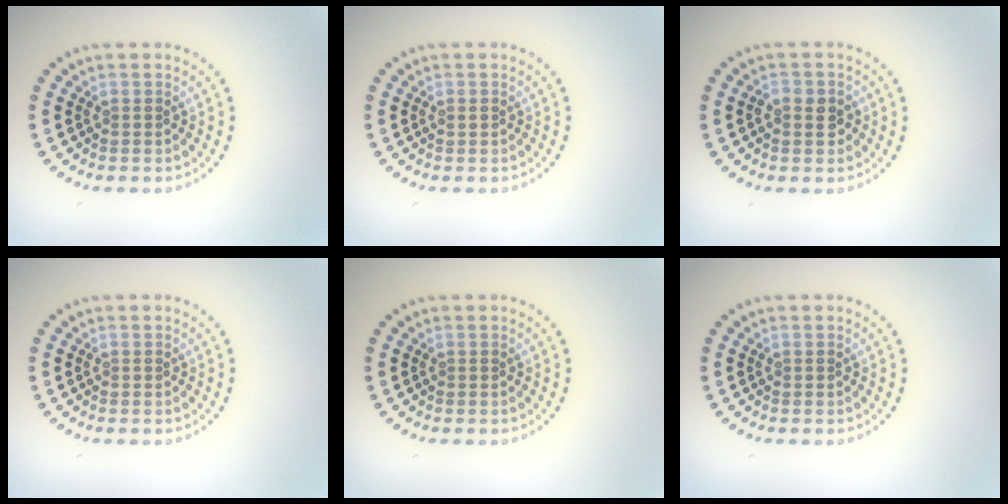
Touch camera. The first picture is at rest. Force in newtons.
{"total": 0.6, "press": 0.6, "slide": 0.1}
{"total": 1.9, "press": 1.9, "slide": 0.5}
{"total": 0.0}
{"total": 0.0}
{"total": 0.0}